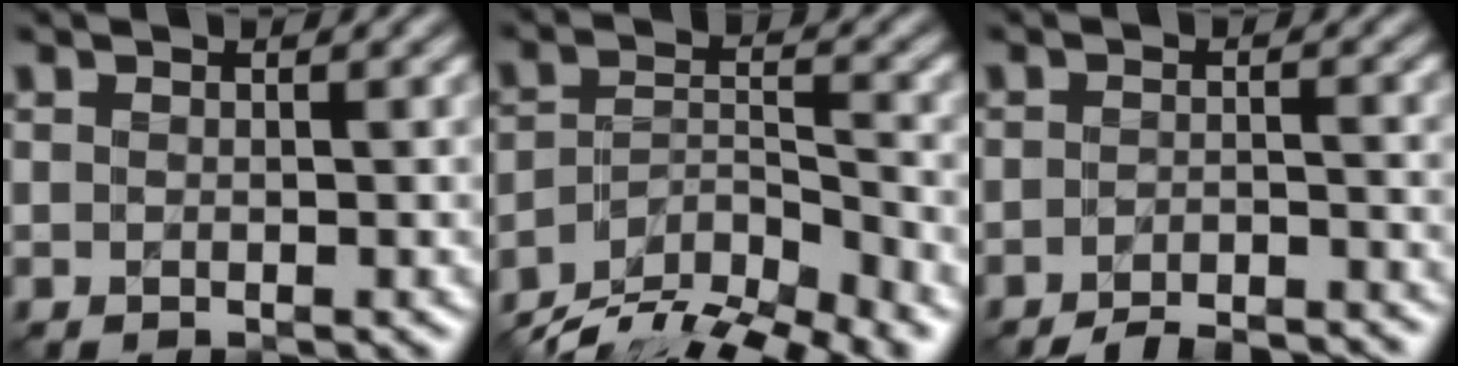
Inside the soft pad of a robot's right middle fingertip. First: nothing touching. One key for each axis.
{"total": 10.9, "fx": -9.0, "fy": 3.7, "fz": 4.9, "tx": -0.085, "ty": -0.007, "tz": -0.140}
{"total": 4.7, "fx": -4.3, "fy": 0.9, "fz": 1.7, "tx": -0.025, "ty": -0.003, "tz": -0.065}